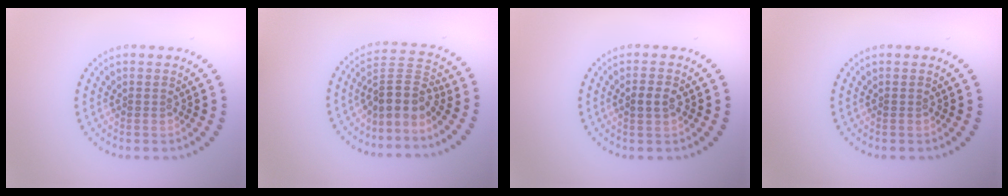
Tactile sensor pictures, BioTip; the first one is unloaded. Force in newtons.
{"total": 3.5, "press": 2.6, "slide": 2.3}
{"total": 1.9, "press": 1.9, "slide": 0.1}
{"total": 0.0}